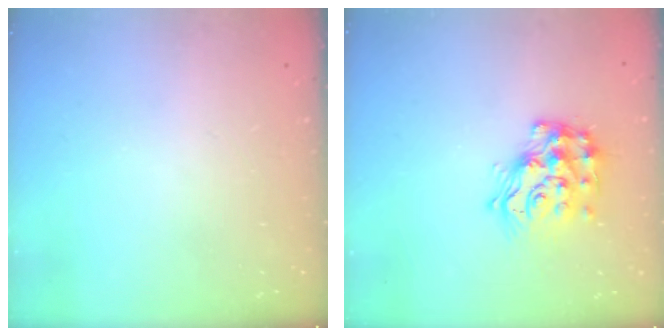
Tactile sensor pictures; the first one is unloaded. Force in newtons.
{"total": 16.0, "press": 16.0, "slide": 1.0}